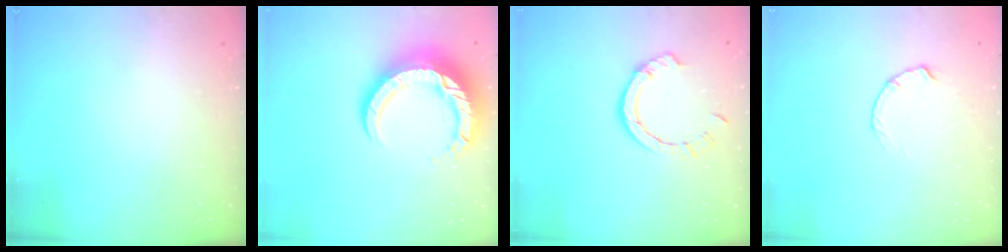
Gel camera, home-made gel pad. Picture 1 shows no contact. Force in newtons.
{"total": 15.7, "press": 15.6, "slide": 1.4}
{"total": 6.9, "press": 6.8, "slide": 0.8}
{"total": 1.8, "press": 1.8, "slide": 0.3}